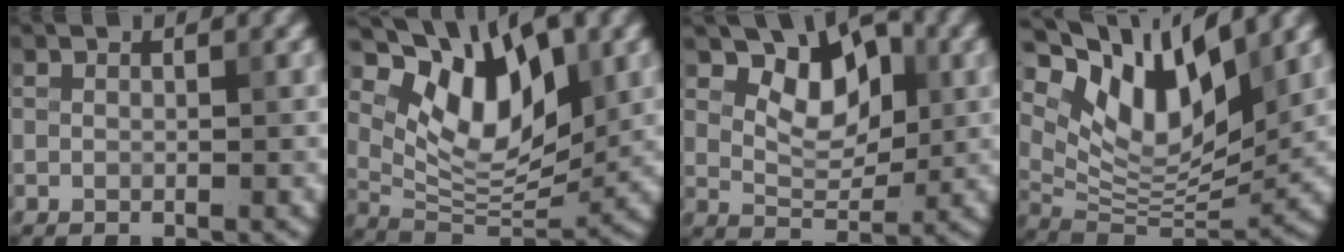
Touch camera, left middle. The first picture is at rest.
{"total": 9.7, "force": [4.7, 4.8, 7.0], "torque": [-0.117, -0.007, 0.082]}
{"total": 5.3, "force": [2.2, 3.1, 3.7], "torque": [-0.060, -0.004, 0.029]}
{"total": 10.9, "force": [6.2, 4.5, 7.8], "torque": [-0.135, 0.000, 0.117]}